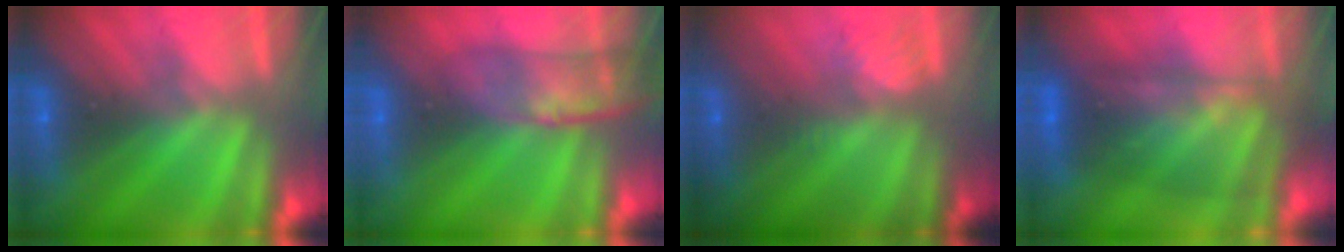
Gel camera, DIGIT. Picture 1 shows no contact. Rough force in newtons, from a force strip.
{"total": 3.1}
{"total": 2.6}
{"total": 7.7}